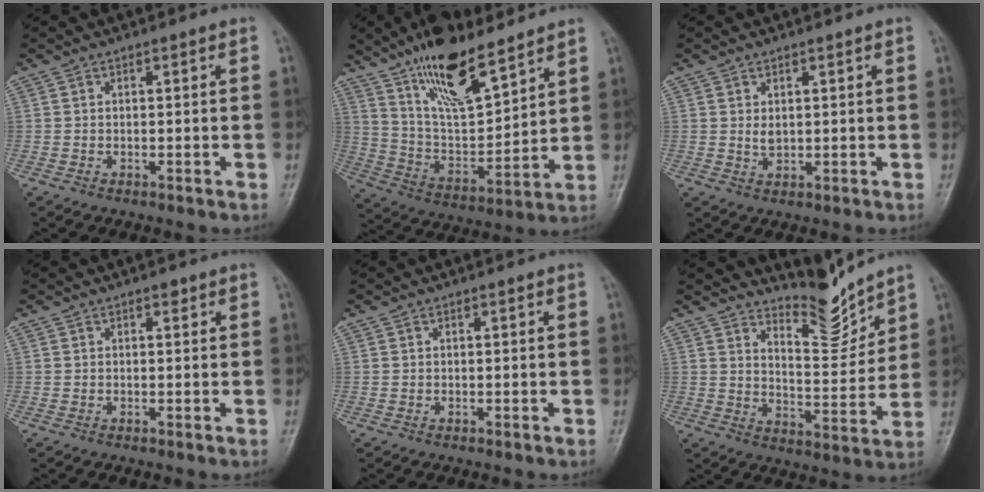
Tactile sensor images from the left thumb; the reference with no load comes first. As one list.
[{"total": 17.2, "force": [12.1, 5.4, 10.9], "torque": [-0.163, -0.064, 0.229]}, {"total": 2.9, "force": [0.9, 1.8, 2.1], "torque": [-0.028, -0.011, 0.021]}, {"total": 0.8, "force": [0.5, 0.4, 0.5], "torque": [-0.001, -0.001, 0.004]}, {"total": 0.0}, {"total": 8.1, "force": [7.8, 1.3, 1.8], "torque": [-0.003, -0.074, 0.140]}]